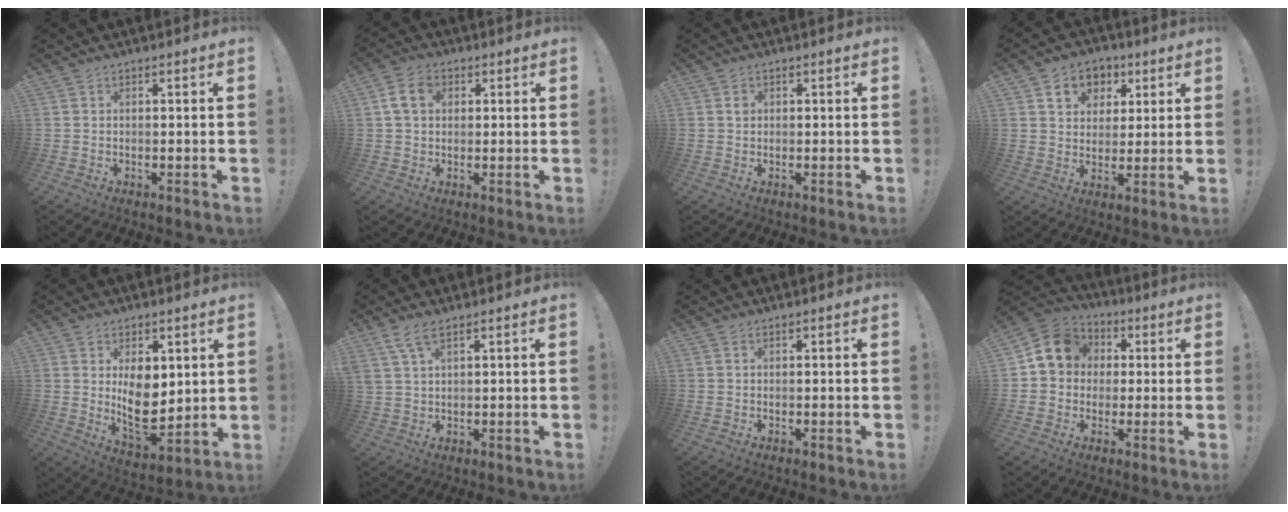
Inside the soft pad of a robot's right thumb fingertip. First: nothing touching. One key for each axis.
{"total": 7.7, "fx": 2.4, "fy": 5.6, "fz": 4.7, "tx": -0.088, "ty": 0.007, "tz": 0.047}
{"total": 0.9, "fx": 0.3, "fy": 0.8, "fz": 0.3, "tx": 0.009, "ty": -0.004, "tz": 0.002}
{"total": 9.4, "fx": 4.1, "fy": 7.9, "fz": 3.2, "tx": -0.041, "ty": -0.018, "tz": 0.081}
{"total": 11.7, "fx": 2.7, "fy": 7.4, "fz": 8.7, "tx": -0.140, "ty": -0.036, "tz": 0.056}
{"total": 5.3, "fx": 3.3, "fy": 1.4, "fz": 3.8, "tx": -0.078, "ty": -0.006, "tz": 0.063}
{"total": 0.0}
{"total": 11.7, "fx": 2.6, "fy": 10.0, "fz": 5.4, "tx": -0.073, "ty": 0.007, "tz": 0.056}